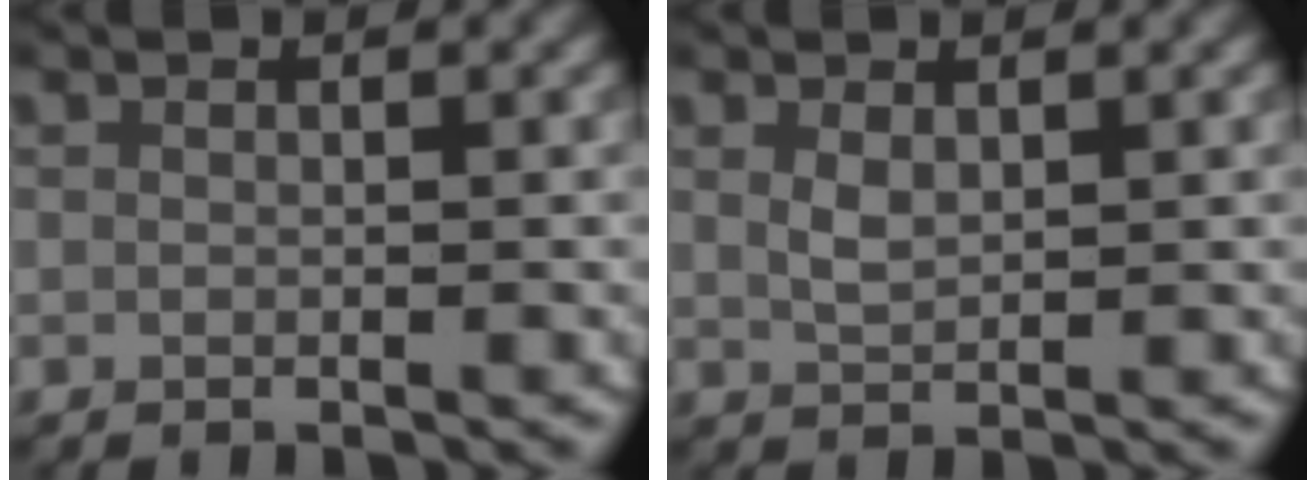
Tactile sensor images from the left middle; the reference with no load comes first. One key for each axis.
{"total": 1.3, "fx": 0.7, "fy": 0.6, "fz": 1.0, "tx": -0.023, "ty": -0.006, "tz": 0.021}